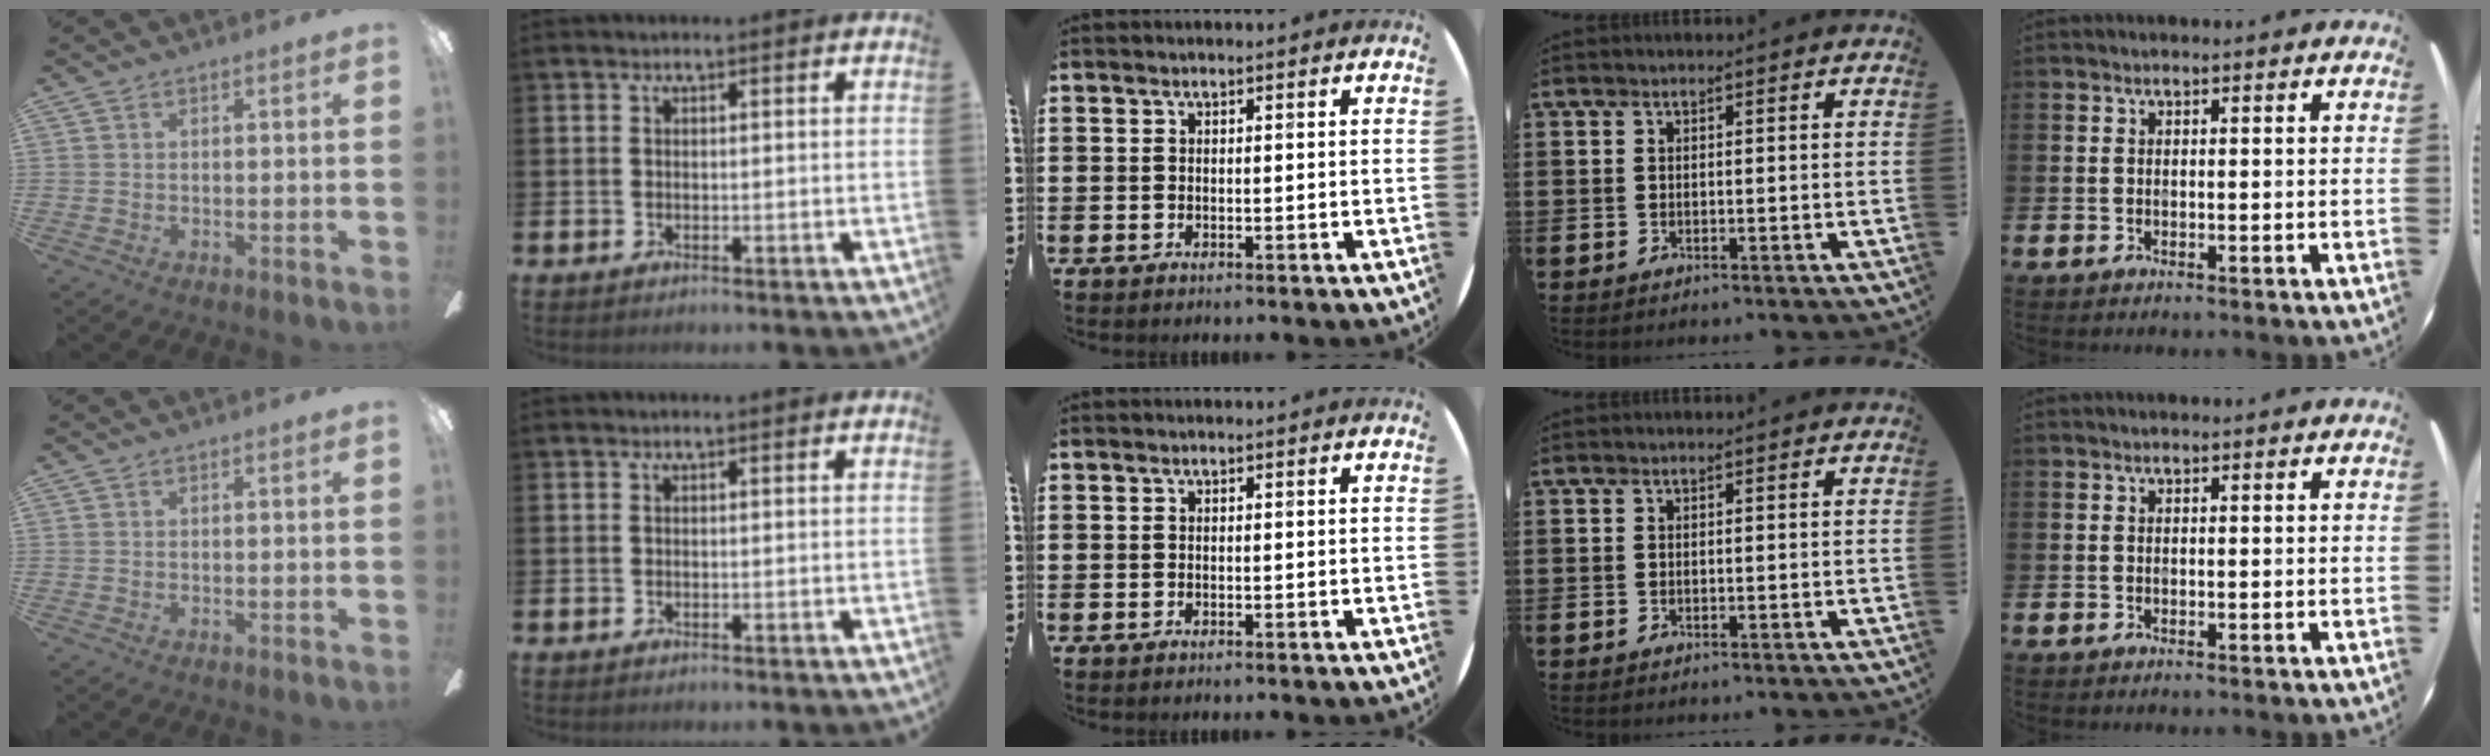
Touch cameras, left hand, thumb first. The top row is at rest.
{}